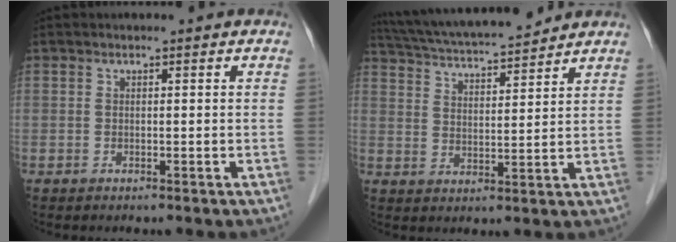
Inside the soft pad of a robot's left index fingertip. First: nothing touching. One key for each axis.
{"total": 14.2, "fx": 13.0, "fy": 1.1, "fz": 5.7, "tx": -0.109, "ty": 0.021, "tz": 0.214}